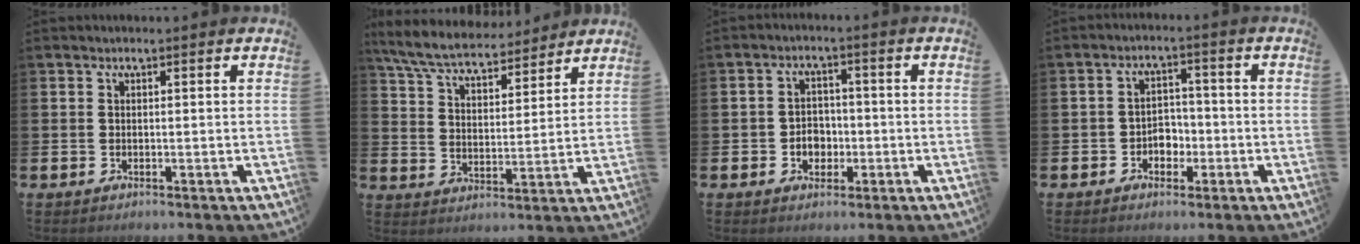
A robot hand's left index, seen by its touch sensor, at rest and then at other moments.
{"total": 7.2, "force": [6.7, 1.5, 2.1], "torque": [-0.076, -0.035, 0.121]}
{"total": 3.2, "force": [-0.9, 2.7, 1.4], "torque": [-0.026, 0.004, -0.025]}
{"total": 3.0, "force": [-1.5, 2.4, 1.1], "torque": [-0.028, 0.007, -0.035]}